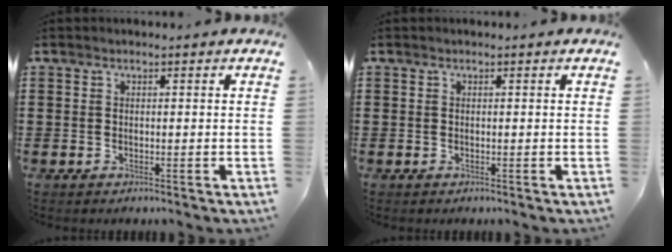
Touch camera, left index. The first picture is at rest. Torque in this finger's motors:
{"motor_torque": [0.00, 0.00, 0.00, 0.00]}